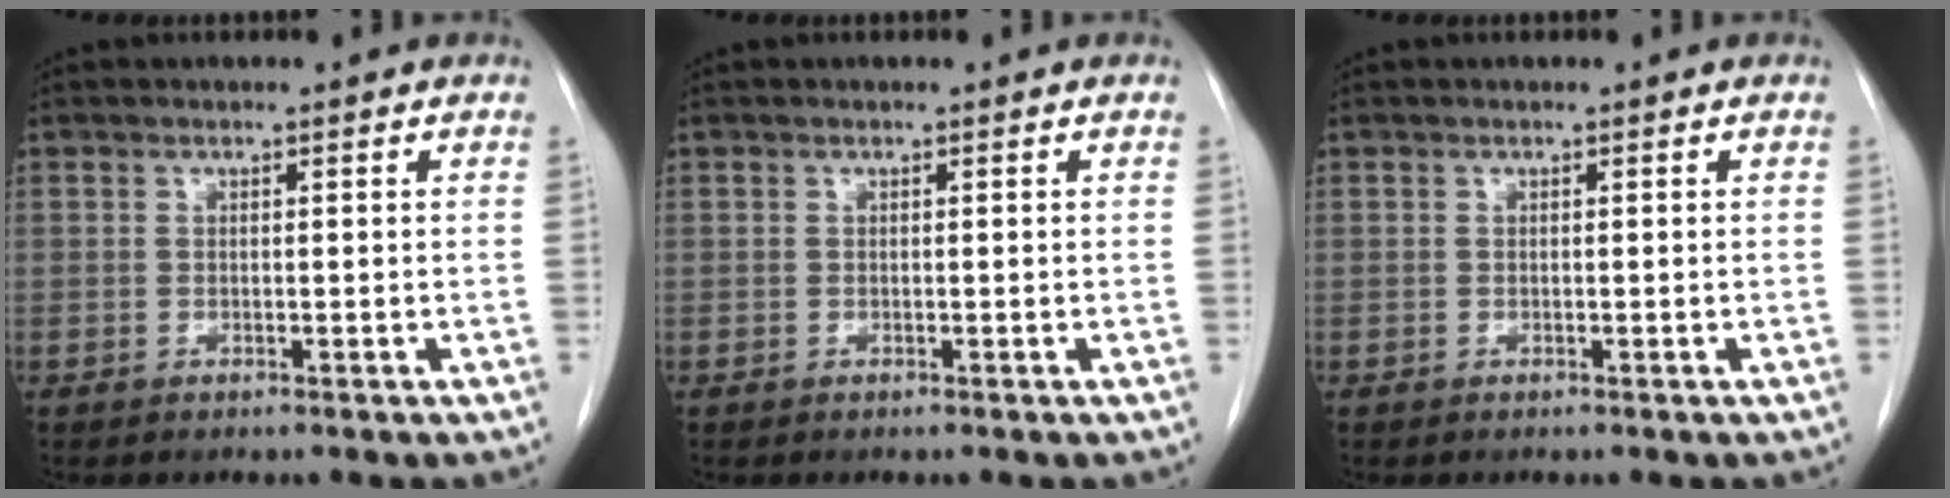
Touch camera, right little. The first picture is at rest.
{"total": 0.0}
{"total": 0.0}